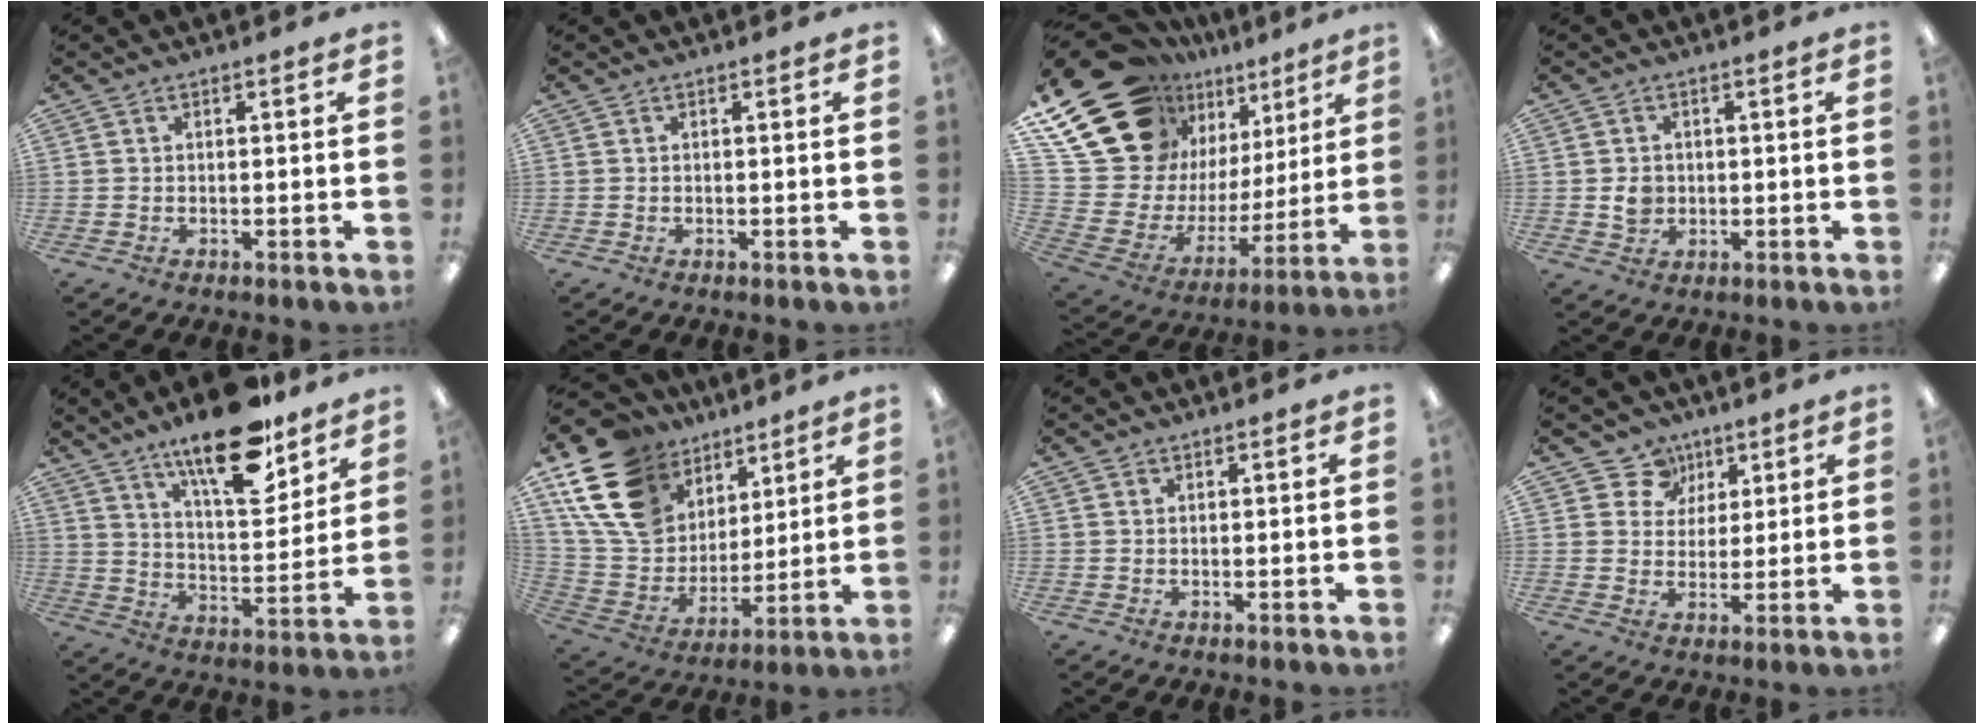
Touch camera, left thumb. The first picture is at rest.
{"total": 0.0}
{"total": 24.3, "force": [15.6, 15.0, 11.0], "torque": [-0.204, -0.110, 0.320]}
{"total": 3.7, "force": [0.1, 3.3, 1.7], "torque": [-0.016, 0.001, -0.001]}
{"total": 19.6, "force": [14.3, 6.8, 11.5], "torque": [-0.179, -0.086, 0.238]}
{"total": 20.4, "force": [11.2, 14.3, 9.4], "torque": [-0.192, -0.046, 0.214]}
{"total": 0.7, "force": [0.5, 0.6, 0.0], "torque": [0.000, 0.002, 0.009]}
{"total": 7.7, "force": [4.4, 6.4, 0.6], "torque": [-0.016, -0.027, 0.080]}